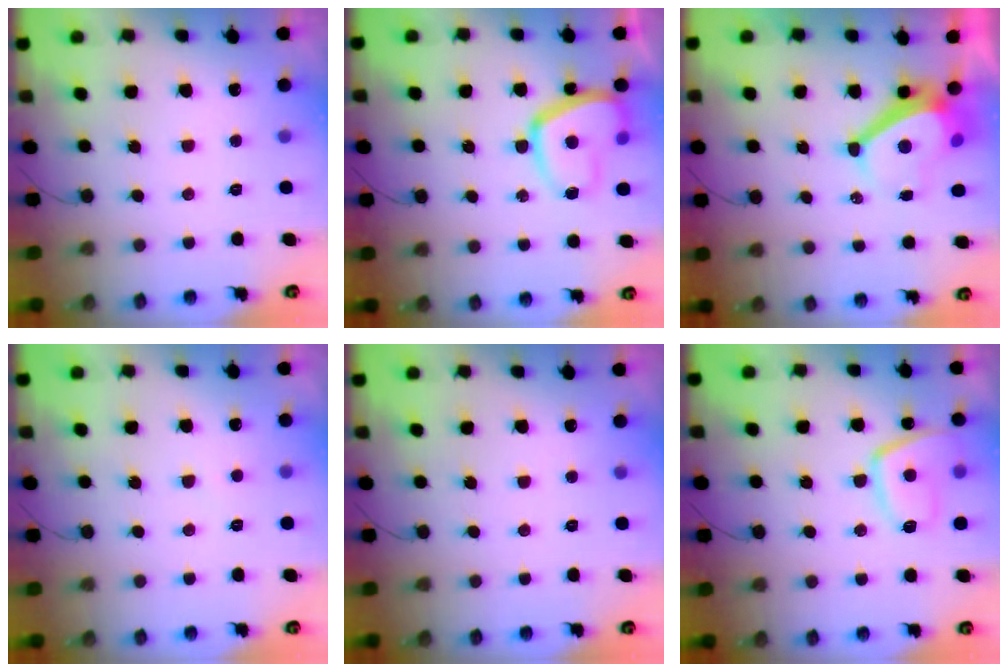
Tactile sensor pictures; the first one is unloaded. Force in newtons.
{"total": 13.4, "press": 13.3, "slide": 1.1}
{"total": 6.3, "press": 6.3, "slide": 0.7}
{"total": 2.9, "press": 2.9, "slide": 0.5}
{"total": 0.0}
{"total": 10.4, "press": 10.3, "slide": 1.1}